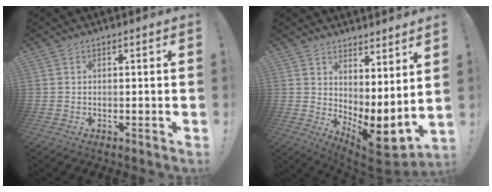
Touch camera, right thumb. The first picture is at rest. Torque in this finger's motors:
{"motor_torque": [-0.46, 1.04, 0.55, 0.78, 0.10]}